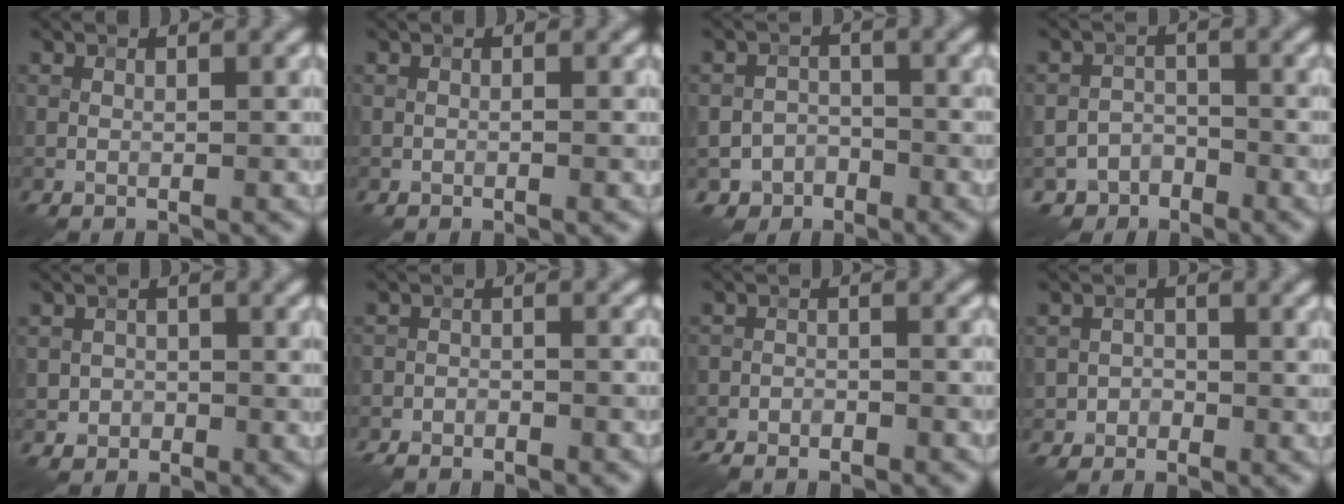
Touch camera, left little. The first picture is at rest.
{"total": 0.0}
{"total": 3.5, "force": [-2.4, 2.5, 0.2], "torque": [0.012, 0.002, -0.042]}
{"total": 4.3, "force": [-3.4, 2.7, 0.3], "torque": [0.015, 0.002, -0.054]}
{"total": 1.5, "force": [-0.6, 1.4, 0.1], "torque": [0.008, -0.002, -0.014]}
{"total": 3.1, "force": [-3.0, 0.8, 0.5], "torque": [-0.010, 0.006, -0.052]}
{"total": 3.5, "force": [-3.3, 1.0, 0.6], "torque": [-0.009, 0.006, -0.057]}
{"total": 1.4, "force": [-0.8, 1.1, 0.0], "torque": [0.010, 0.003, -0.019]}